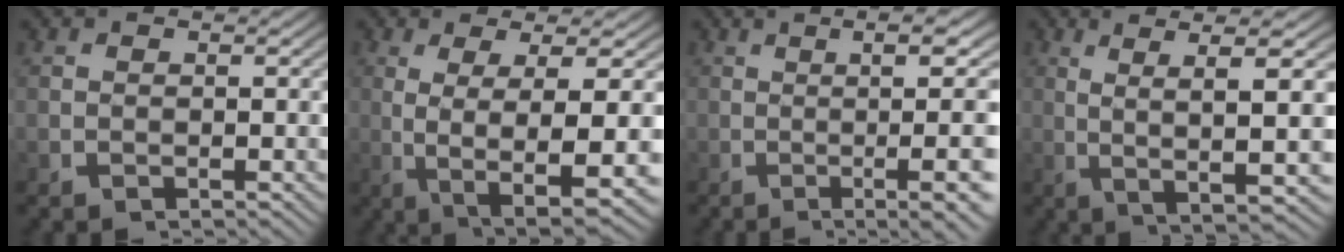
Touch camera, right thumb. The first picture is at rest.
{"total": 9.0, "force": [-1.9, 3.2, 8.1], "torque": [-0.154, -0.028, -0.009]}
{"total": 9.4, "force": [0.3, 3.0, 8.9], "torque": [-0.114, 0.005, 0.005]}
{"total": 10.2, "force": [2.2, 3.0, 9.5], "torque": [-0.135, 0.017, 0.032]}